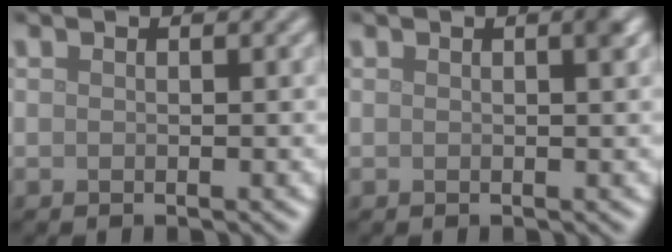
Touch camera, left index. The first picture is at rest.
{"total": 1.0, "force": [0.4, 0.1, 1.0], "torque": [-0.013, 0.003, 0.005]}